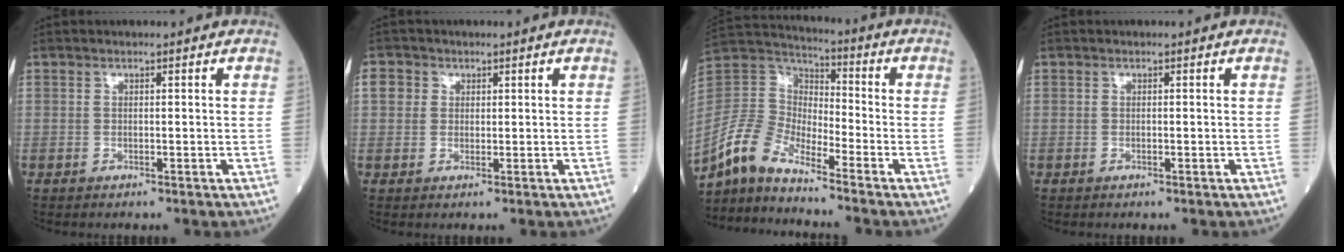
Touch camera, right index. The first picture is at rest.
{"total": 2.5, "force": [0.7, 2.3, 0.6], "torque": [-0.007, 0.010, 0.009]}
{"total": 9.5, "force": [-8.0, 2.4, 4.5], "torque": [-0.115, 0.022, -0.165]}
{"total": 0.0}